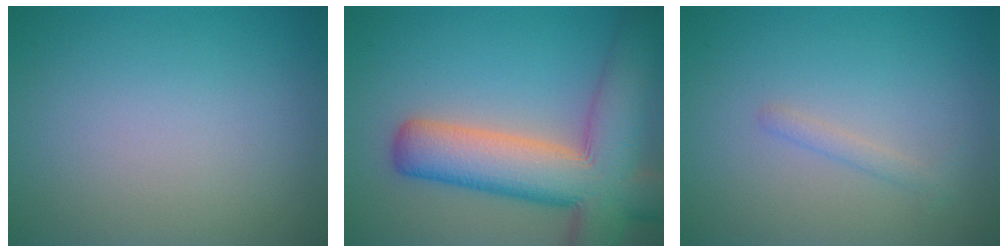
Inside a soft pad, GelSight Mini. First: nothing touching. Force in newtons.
{"total": 11.2, "press": 11.2, "slide": 0.8}
{"total": 1.1, "press": 1.1, "slide": 0.0}